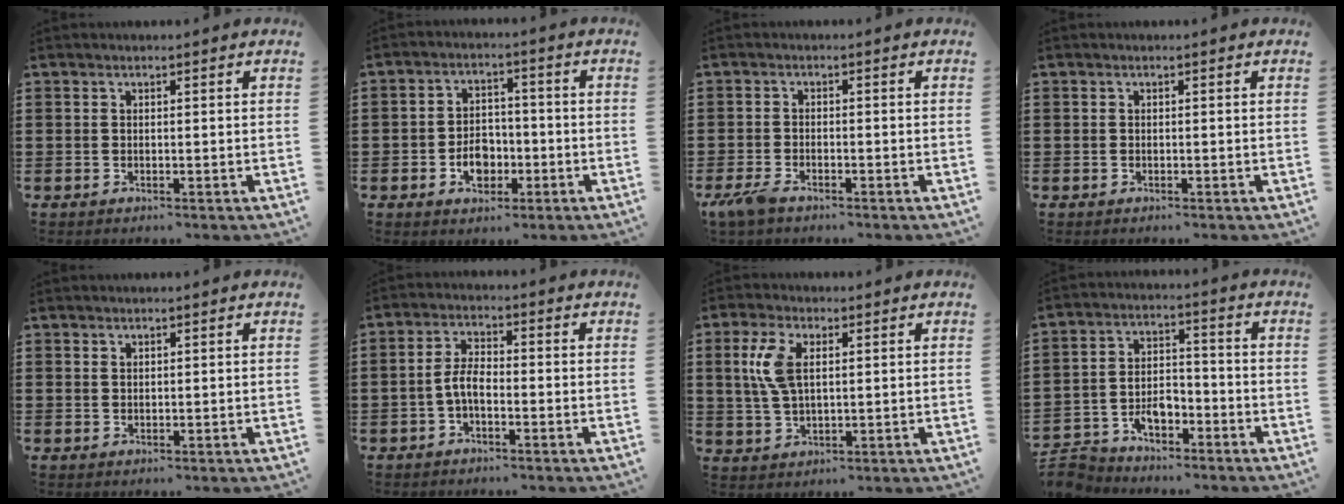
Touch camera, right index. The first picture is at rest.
{"total": 4.9, "force": [-1.8, 3.8, 2.6], "torque": [-0.035, 0.002, -0.036]}
{"total": 2.7, "force": [-2.1, 0.8, 1.4], "torque": [-0.045, -0.001, -0.047]}
{"total": 0.0}
{"total": 0.8, "force": [0.7, 0.4, 0.1], "torque": [-0.004, 0.001, 0.013]}
{"total": 4.1, "force": [-1.3, 1.8, 3.4], "torque": [-0.084, 0.000, -0.032]}
{"total": 6.3, "force": [1.6, 3.1, 5.3], "torque": [-0.128, 0.005, 0.023]}
{"total": 5.6, "force": [-4.6, 2.4, 2.1], "torque": [-0.052, 0.012, -0.094]}